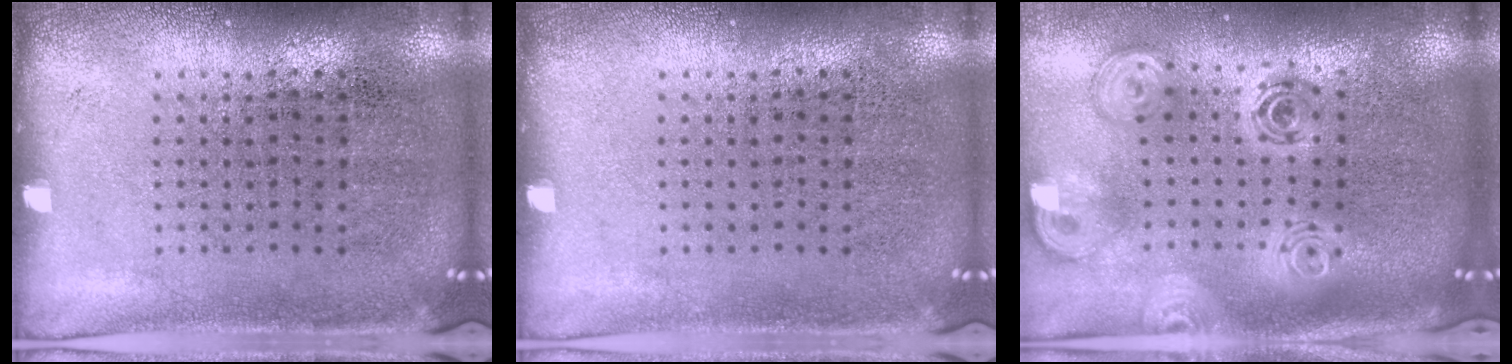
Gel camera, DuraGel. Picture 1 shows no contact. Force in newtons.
{"total": 0.0}
{"total": 2.6, "press": 2.0, "slide": 1.7}